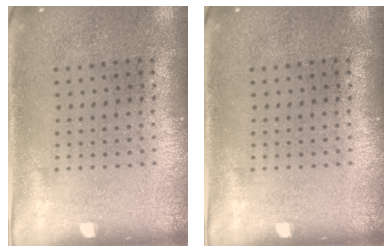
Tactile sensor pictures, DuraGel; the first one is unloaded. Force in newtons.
{"total": 0.0}